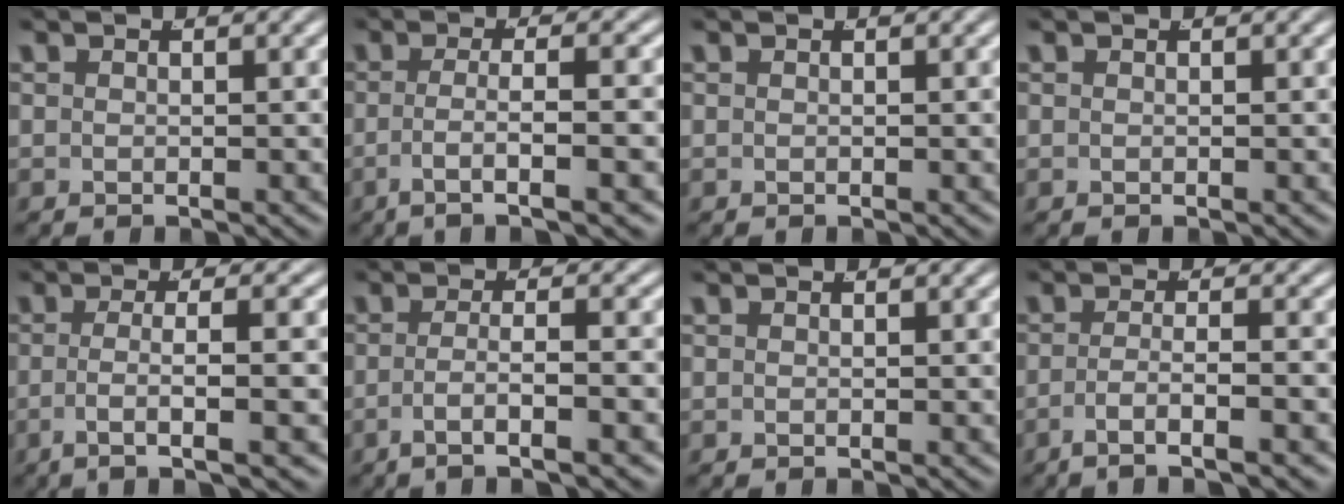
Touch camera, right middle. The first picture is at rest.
{"total": 4.6, "force": [-2.9, 0.0, 3.6], "torque": [-0.073, -0.018, -0.039]}
{"total": 0.0}
{"total": 0.0}
{"total": 4.8, "force": [-2.4, 0.1, 4.1], "torque": [-0.080, -0.018, -0.031]}
{"total": 4.0, "force": [-2.8, -0.1, 2.8], "torque": [-0.058, -0.017, -0.040]}
{"total": 0.0}
{"total": 4.1, "force": [-3.2, 0.0, 2.6], "torque": [-0.056, -0.021, -0.045]}